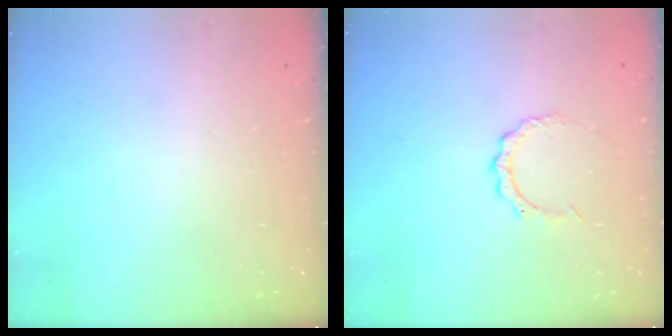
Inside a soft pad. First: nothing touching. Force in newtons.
{"total": 3.0, "press": 3.0, "slide": 0.2}